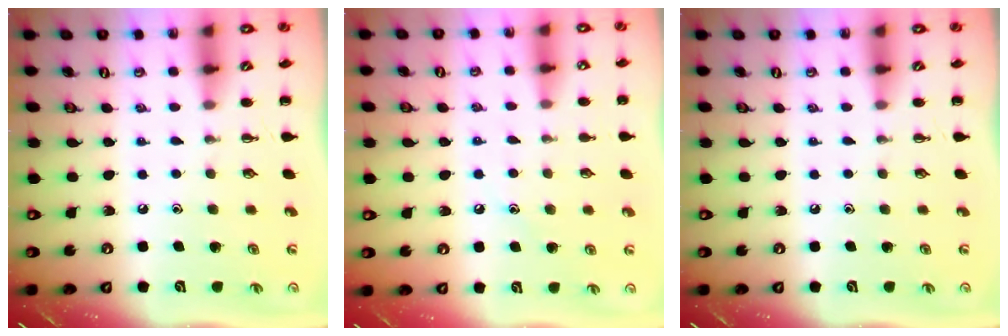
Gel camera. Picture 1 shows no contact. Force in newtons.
{"total": 6.6, "press": 6.4, "slide": 1.7}
{"total": 0.0}